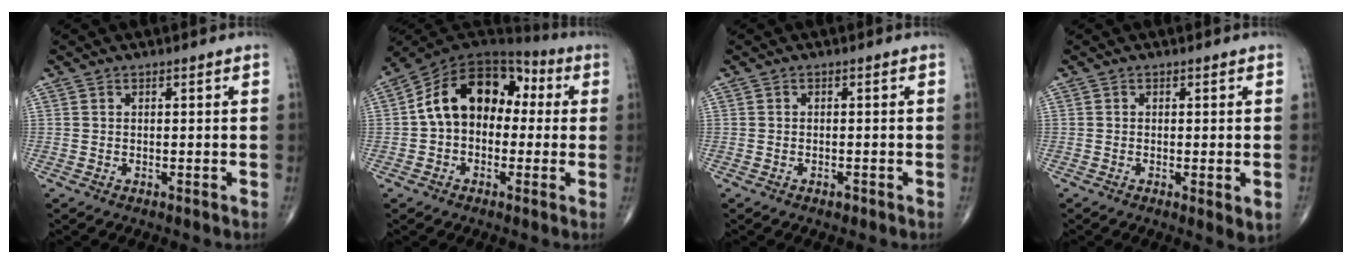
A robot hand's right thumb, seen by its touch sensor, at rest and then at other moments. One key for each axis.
{"total": 15.5, "fx": 1.1, "fy": 10.7, "fz": 11.1, "tx": -0.151, "ty": 0.053, "tz": 0.004}
{"total": 0.9, "fx": -0.6, "fy": 0.5, "fz": 0.4, "tx": -0.004, "ty": 0.001, "tz": -0.011}
{"total": 2.8, "fx": -0.6, "fy": 0.8, "fz": 2.6, "tx": -0.042, "ty": -0.009, "tz": -0.011}